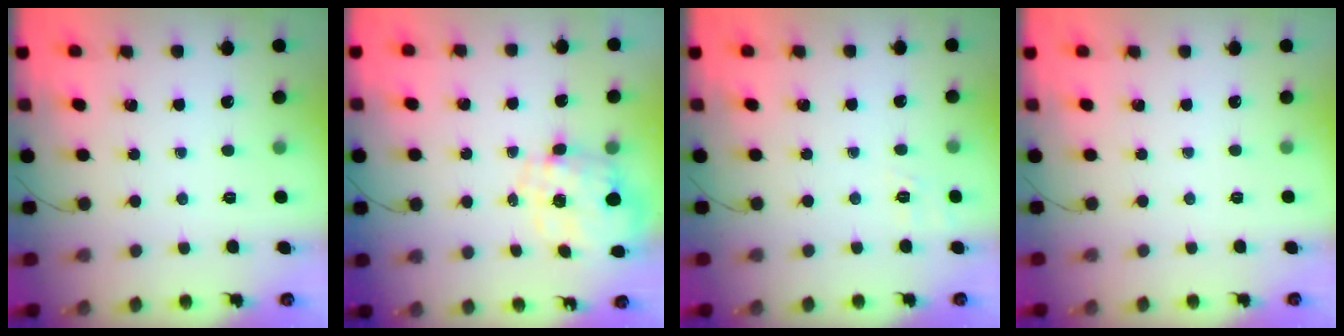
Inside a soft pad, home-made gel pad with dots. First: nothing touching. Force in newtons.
{"total": 2.9, "press": 2.7, "slide": 1.0}
{"total": 1.8, "press": 0.4, "slide": 1.7}
{"total": 2.5, "press": 2.4, "slide": 0.5}